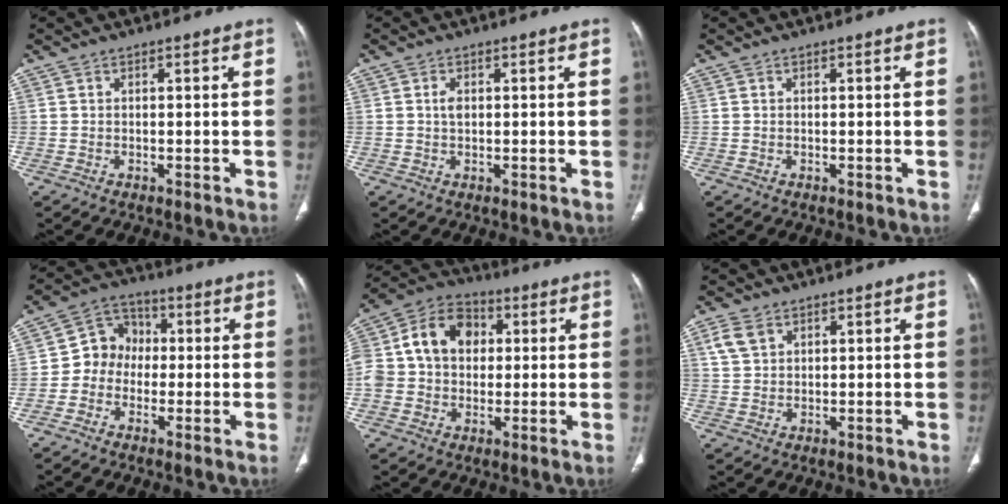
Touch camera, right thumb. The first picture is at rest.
{"total": 1.7, "force": [0.3, 1.0, 1.3], "torque": [-0.022, 0.000, 0.004]}
{"total": 0.0}
{"total": 7.4, "force": [-0.9, 6.6, 3.3], "torque": [-0.024, 0.028, -0.035]}
{"total": 15.8, "force": [2.2, 12.5, 9.4], "torque": [-0.161, 0.034, 0.031]}
{"total": 3.8, "force": [2.0, 2.6, 2.0], "torque": [-0.040, 0.000, 0.048]}